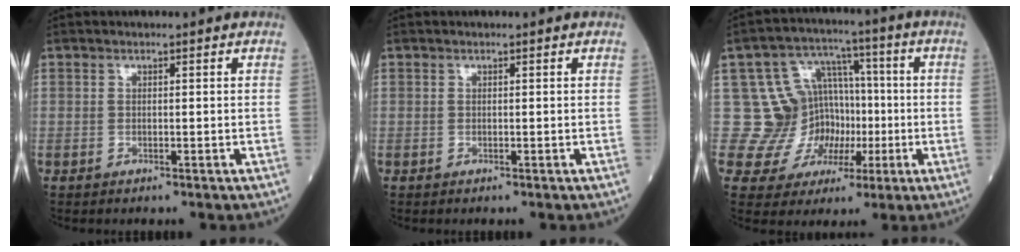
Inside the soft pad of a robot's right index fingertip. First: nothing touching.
{"total": 0.0}
{"total": 11.1, "force": [-0.7, 10.8, 2.1], "torque": [-0.020, 0.052, 0.002]}